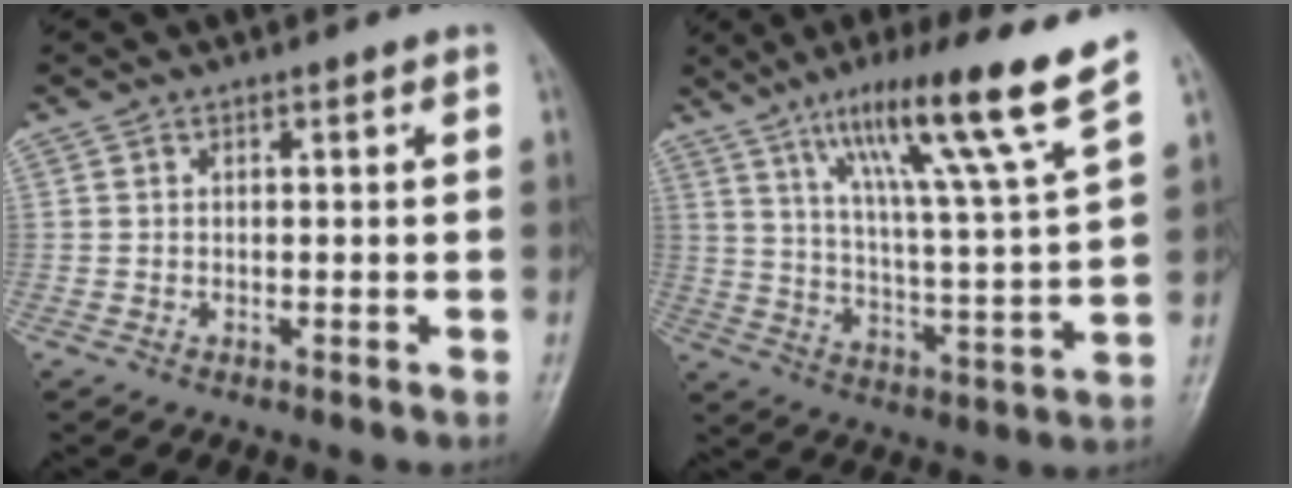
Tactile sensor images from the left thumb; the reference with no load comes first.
{"total": 17.7, "force": [11.5, -0.5, 13.5], "torque": [-0.205, -0.058, 0.182]}